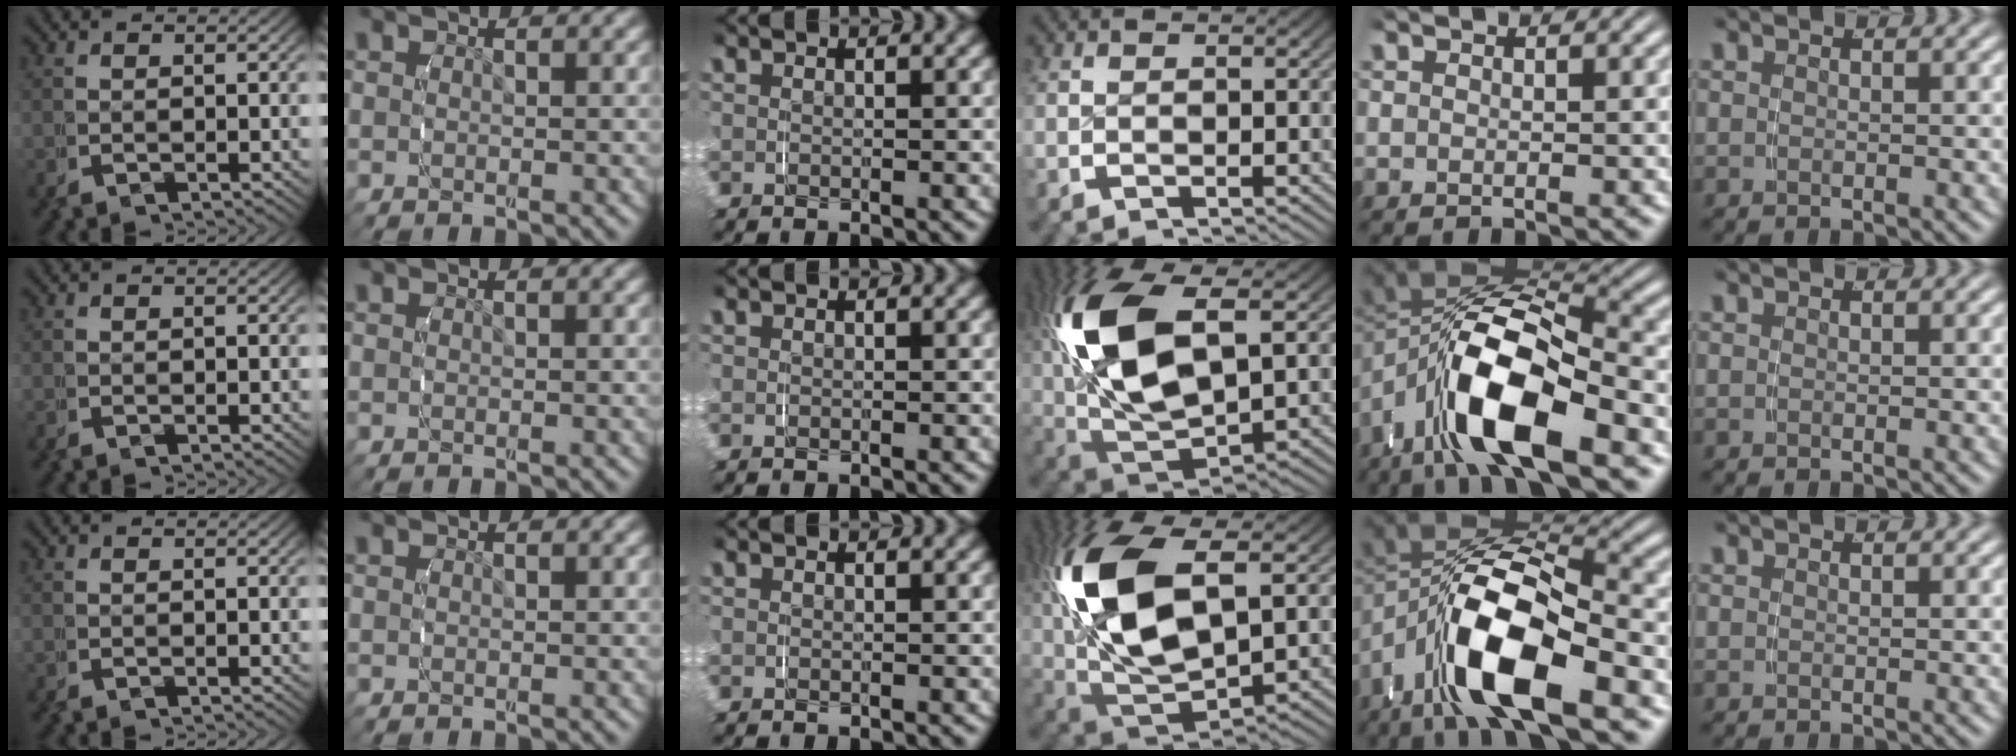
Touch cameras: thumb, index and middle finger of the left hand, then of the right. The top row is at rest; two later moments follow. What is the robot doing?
{"motion": "grasp_and_lifting", "object": "fork"}